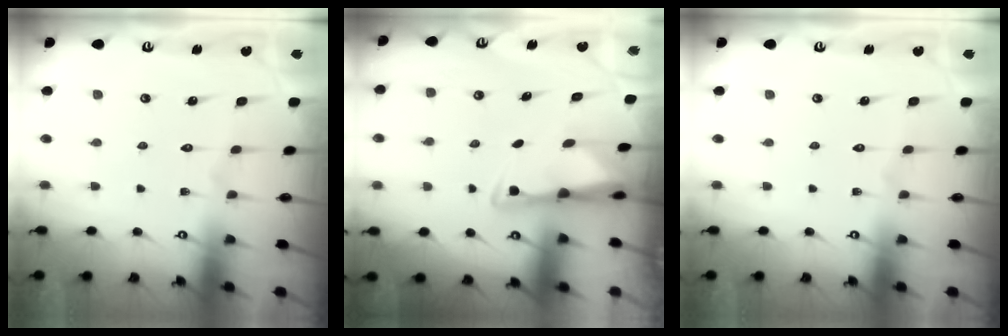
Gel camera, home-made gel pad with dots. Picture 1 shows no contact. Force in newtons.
{"total": 3.0, "press": 2.9, "slide": 0.5}
{"total": 0.0}